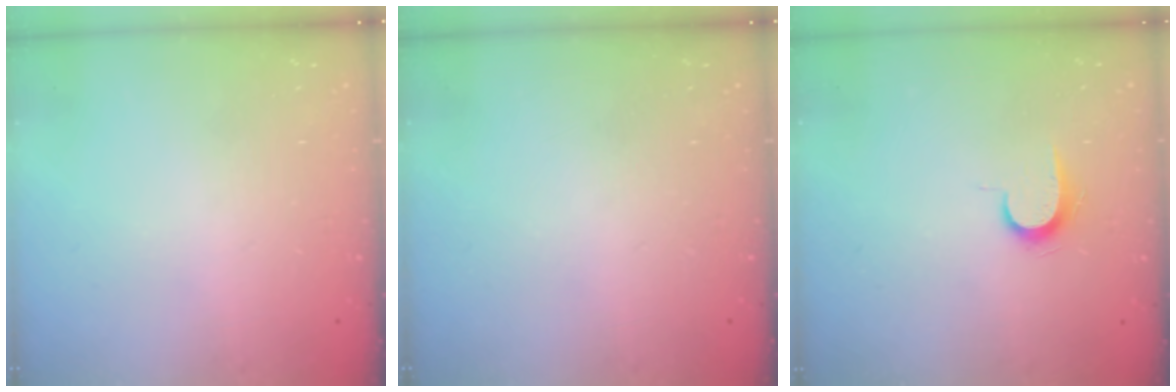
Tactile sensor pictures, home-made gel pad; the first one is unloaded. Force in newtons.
{"total": 0.0}
{"total": 6.6, "press": 6.6, "slide": 0.7}